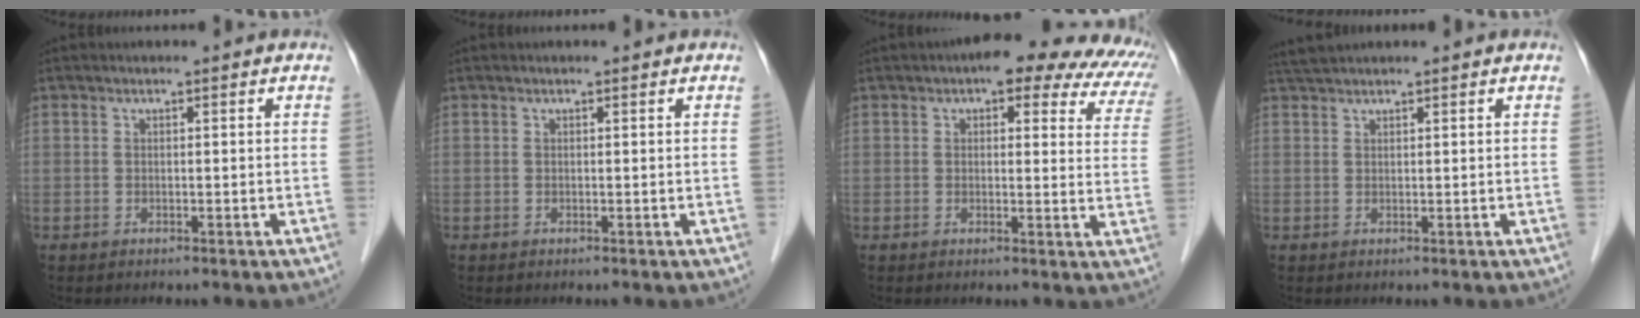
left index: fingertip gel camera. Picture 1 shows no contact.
{"total": 0.0}
{"total": 15.2, "force": [11.5, 6.0, 7.9], "torque": [-0.067, 0.022, 0.110]}
{"total": 2.3, "force": [2.2, -0.2, 0.7], "torque": [-0.014, 0.019, 0.044]}